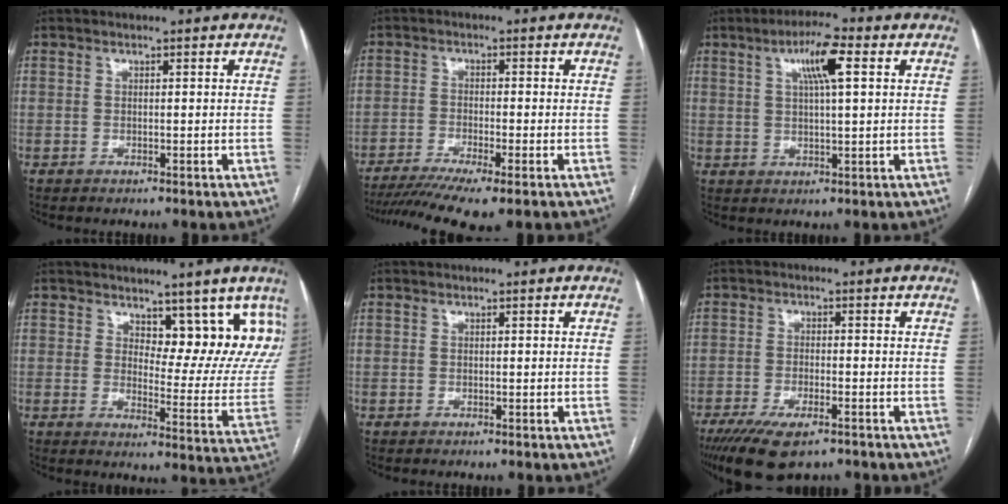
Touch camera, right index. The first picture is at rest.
{"total": 10.9, "force": [-8.1, 0.8, 7.2], "torque": [-0.118, -0.013, -0.129]}
{"total": 7.1, "force": [2.7, 0.8, 6.5], "torque": [-0.118, 0.010, 0.045]}
{"total": 12.3, "force": [9.1, 5.1, 6.6], "torque": [-0.048, -0.030, 0.108]}
{"total": 0.0}
{"total": 9.4, "force": [-6.4, 2.9, 6.2], "torque": [-0.106, -0.017, -0.105]}